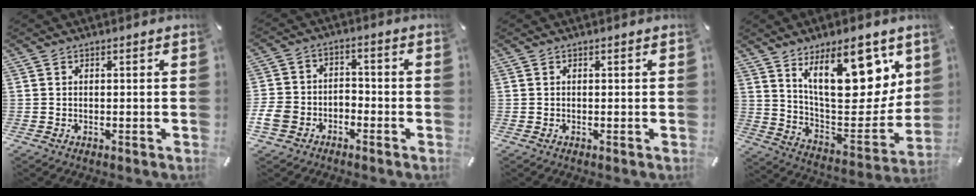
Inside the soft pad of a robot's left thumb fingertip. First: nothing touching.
{"total": 7.1, "force": [-3.8, 5.2, 2.8], "torque": [-0.067, 0.024, -0.076]}
{"total": 0.0}
{"total": 22.1, "force": [12.0, 10.1, 15.5], "torque": [-0.214, -0.072, 0.200]}